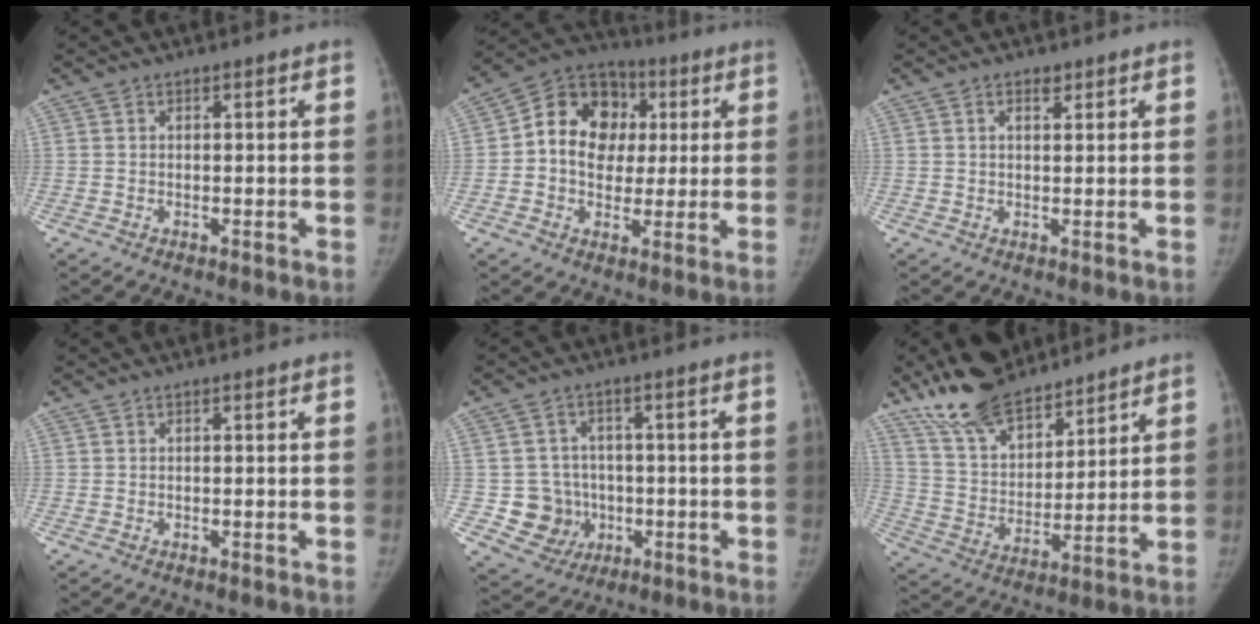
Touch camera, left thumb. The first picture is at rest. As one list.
[{"total": 14.7, "force": [1.9, 11.9, 8.4], "torque": [-0.101, 0.019, 0.021]}, {"total": 1.6, "force": [0.9, 0.9, 1.0], "torque": [-0.006, -0.007, 0.014]}, {"total": 0.0}, {"total": 8.3, "force": [-1.3, 8.0, 1.7], "torque": [0.007, 0.012, -0.012]}, {"total": 16.2, "force": [13.1, 6.4, 6.9], "torque": [-0.086, -0.061, 0.243]}]